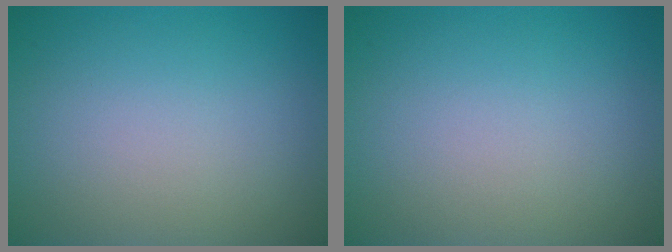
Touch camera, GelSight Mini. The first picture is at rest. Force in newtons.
{"total": 0.0}